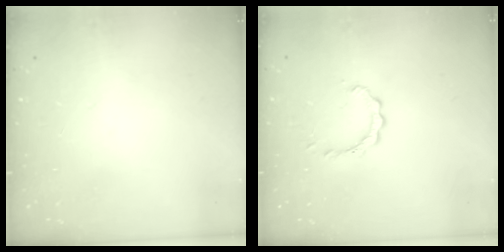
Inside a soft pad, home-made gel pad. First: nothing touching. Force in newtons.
{"total": 2.6, "press": 2.6, "slide": 0.2}